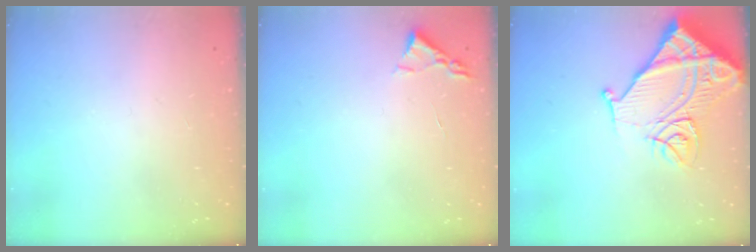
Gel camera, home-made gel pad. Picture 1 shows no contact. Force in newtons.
{"total": 2.2, "press": 2.2, "slide": 0.3}
{"total": 16.9, "press": 16.8, "slide": 2.1}